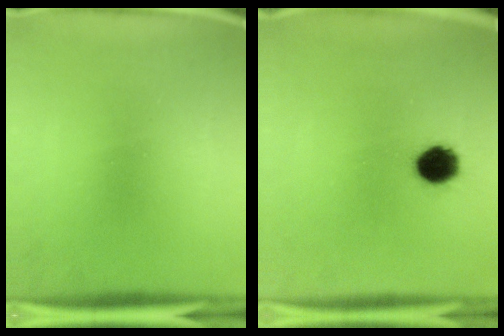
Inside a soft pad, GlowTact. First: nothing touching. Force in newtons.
{"total": 7.6}